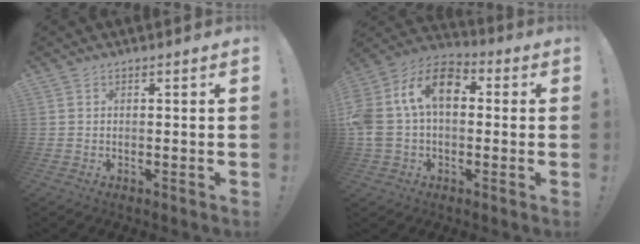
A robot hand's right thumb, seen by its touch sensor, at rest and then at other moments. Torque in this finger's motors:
{"motor_torque": [0.67, 0.66, 2.00, -0.35, 0.53]}